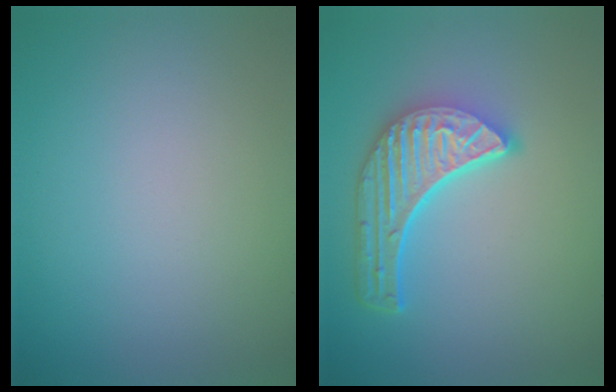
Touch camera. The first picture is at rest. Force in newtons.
{"total": 5.6, "press": 4.4, "slide": 3.6}